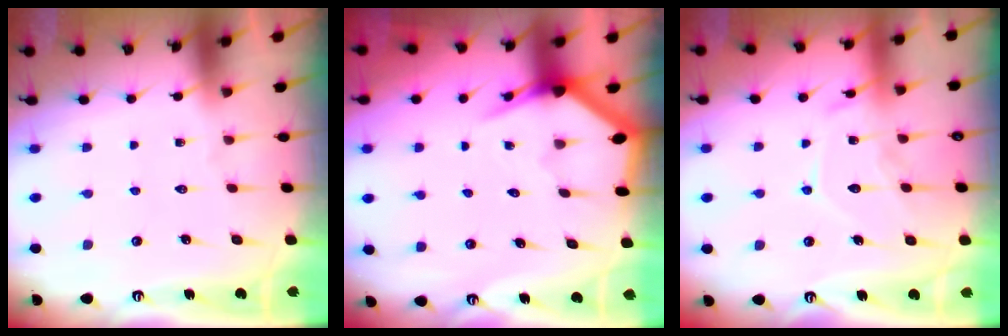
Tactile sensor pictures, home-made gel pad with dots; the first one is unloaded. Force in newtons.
{"total": 3.7, "press": 3.6, "slide": 0.6}
{"total": 11.9, "press": 11.8, "slide": 0.9}